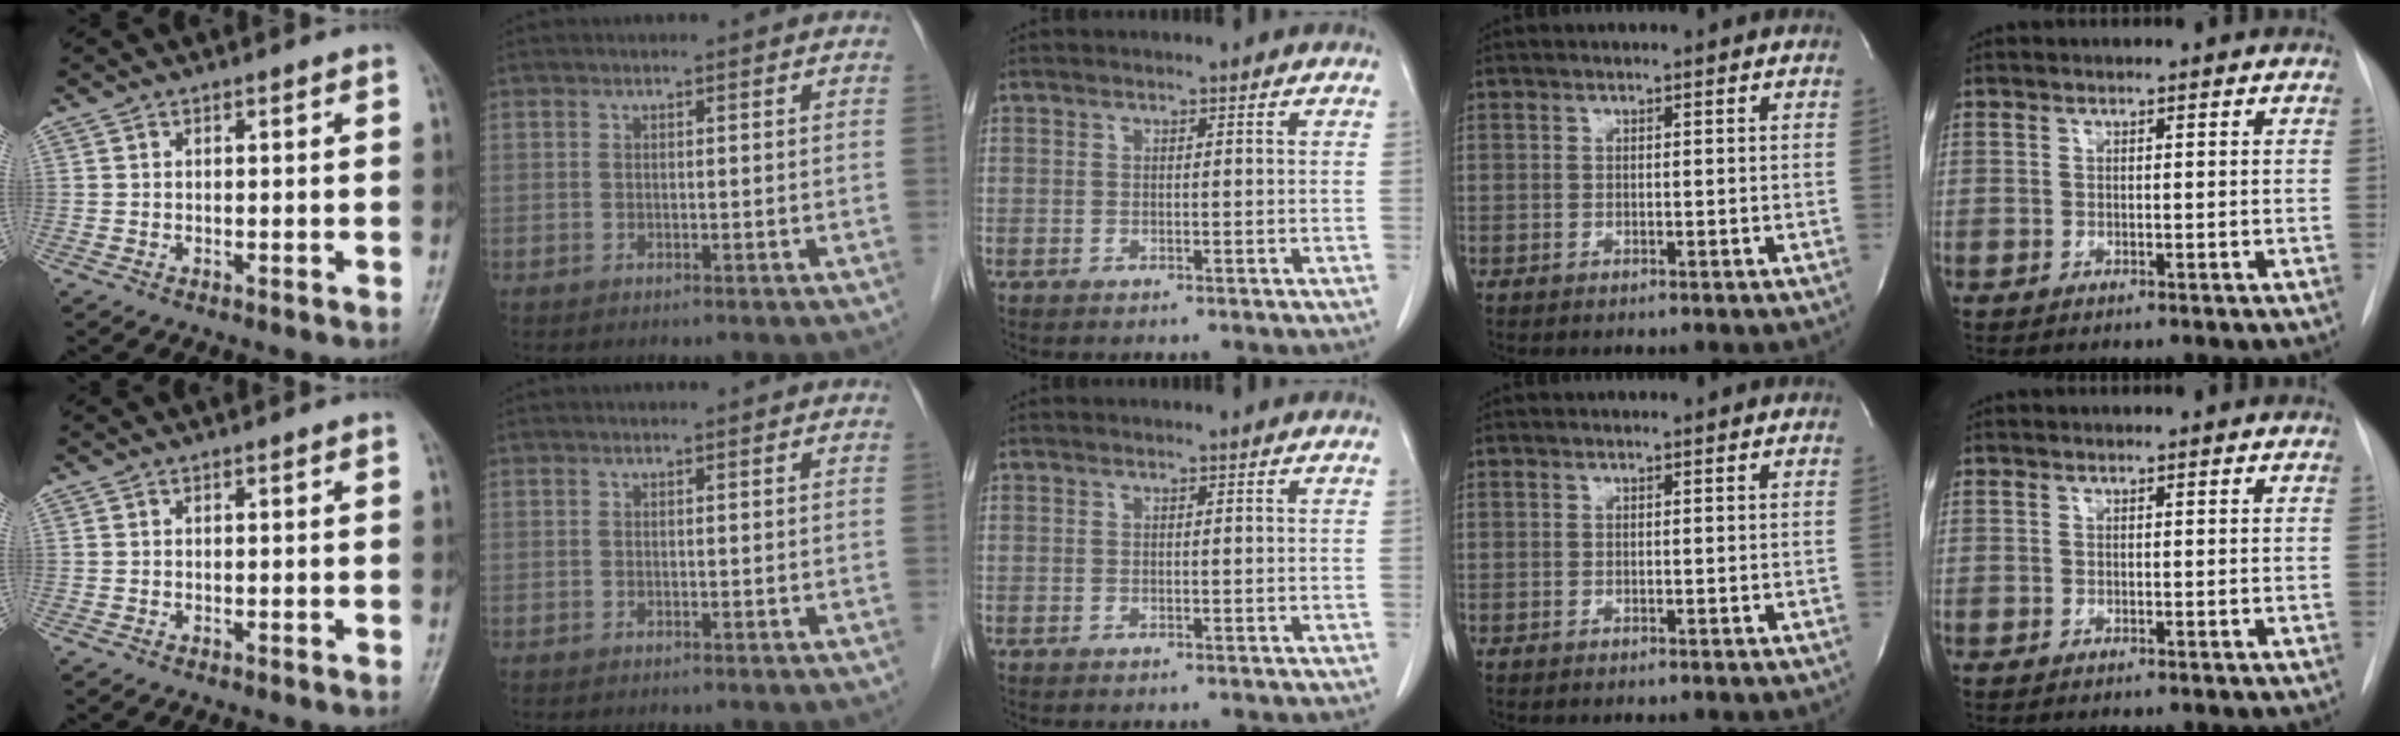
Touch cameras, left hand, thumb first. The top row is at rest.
{}